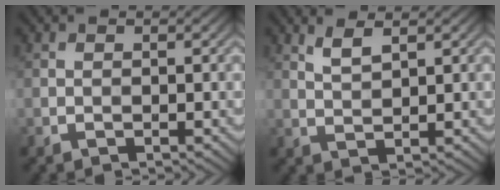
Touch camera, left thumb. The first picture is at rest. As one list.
[{"total": 2.6, "force": [1.8, 0.7, 1.8], "torque": [-0.043, 0.000, 0.039]}]